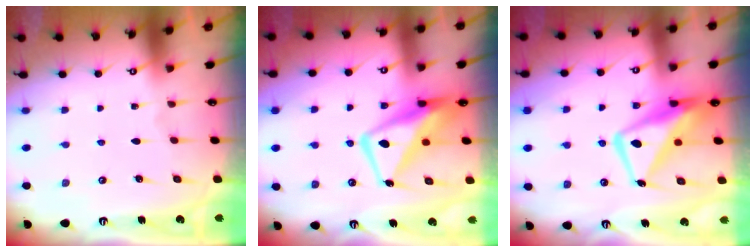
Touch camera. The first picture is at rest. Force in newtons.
{"total": 10.4, "press": 10.3, "slide": 1.7}
{"total": 13.1, "press": 12.9, "slide": 2.0}